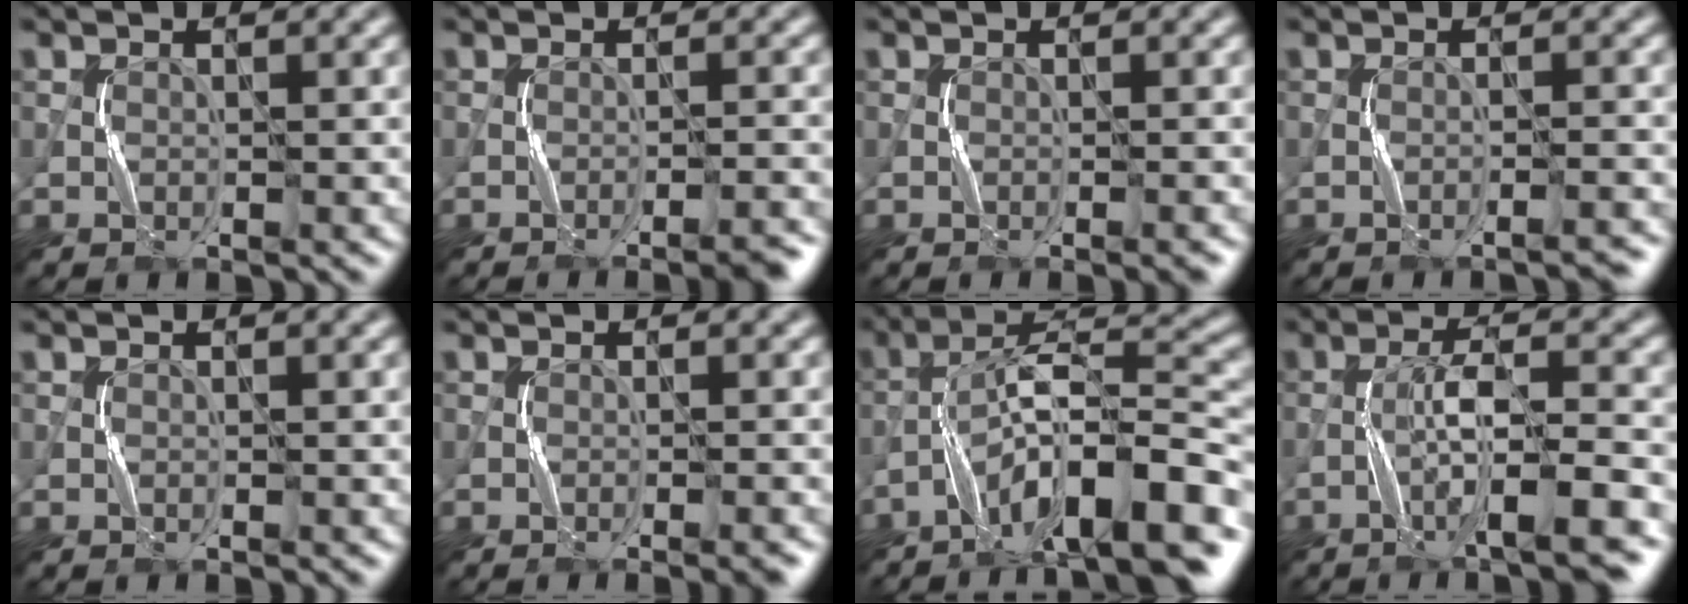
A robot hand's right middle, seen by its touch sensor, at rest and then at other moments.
{"total": 2.4, "force": [-1.6, 0.2, 1.8], "torque": [-0.021, 0.009, -0.025]}
{"total": 0.8, "force": [-0.4, -0.2, 0.7], "torque": [-0.011, -0.001, -0.005]}
{"total": 1.4, "force": [-1.1, -0.1, 0.9], "torque": [-0.011, 0.012, -0.019]}
{"total": 0.0}
{"total": 1.5, "force": [-0.8, -0.1, 1.3], "torque": [-0.019, -0.001, -0.010]}
{"total": 12.0, "force": [-7.1, 2.9, 9.2], "torque": [-0.147, 0.021, -0.123]}
{"total": 7.3, "force": [-3.6, 0.8, 6.3], "torque": [-0.106, 0.013, -0.063]}